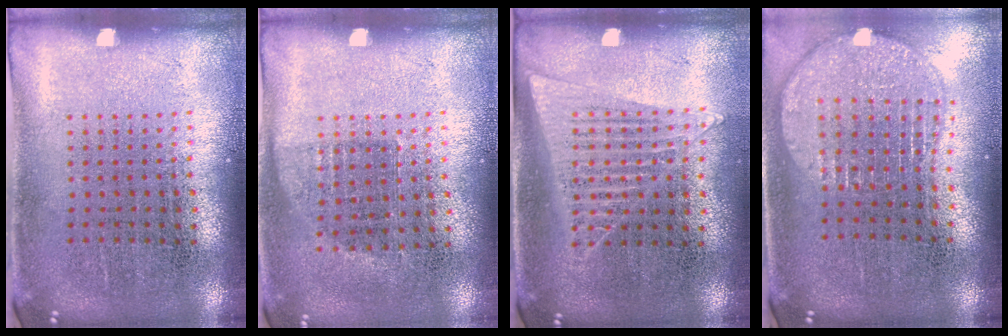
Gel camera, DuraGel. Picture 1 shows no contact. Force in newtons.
{"total": 0.7, "press": 0.7, "slide": 0.3}
{"total": 1.4, "press": 1.3, "slide": 0.5}
{"total": 1.9, "press": 1.6, "slide": 1.0}